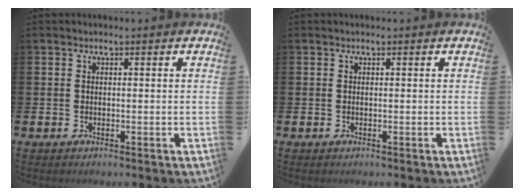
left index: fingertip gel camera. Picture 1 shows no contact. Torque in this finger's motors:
{"motor_torque": [-0.05, 0.01, 0.00, 0.00]}